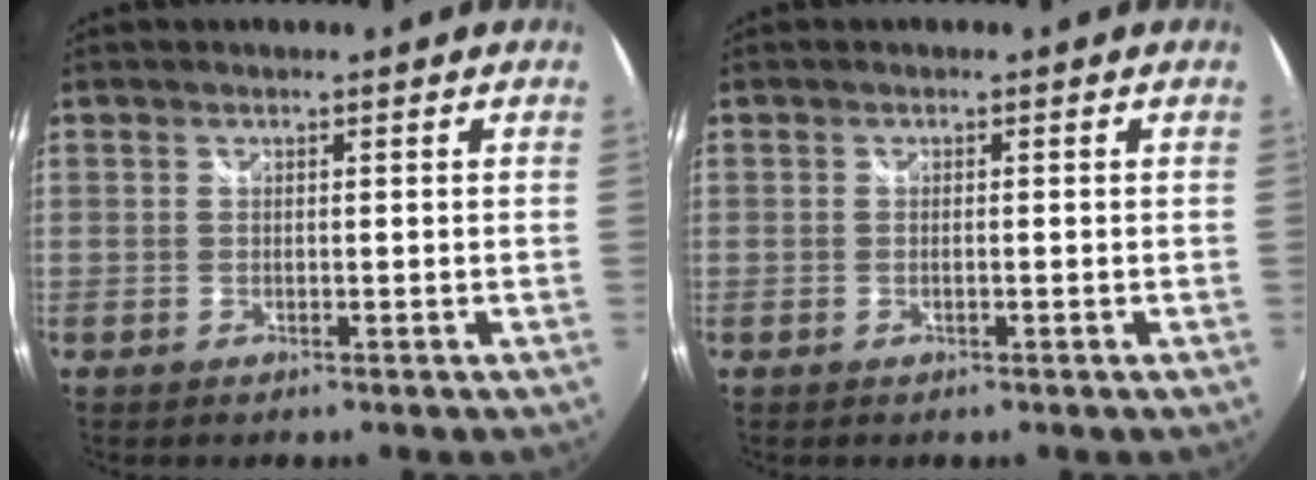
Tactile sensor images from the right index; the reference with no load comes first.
{"total": 0.7, "force": [-0.3, 0.1, 0.6], "torque": [-0.012, 0.000, -0.006]}